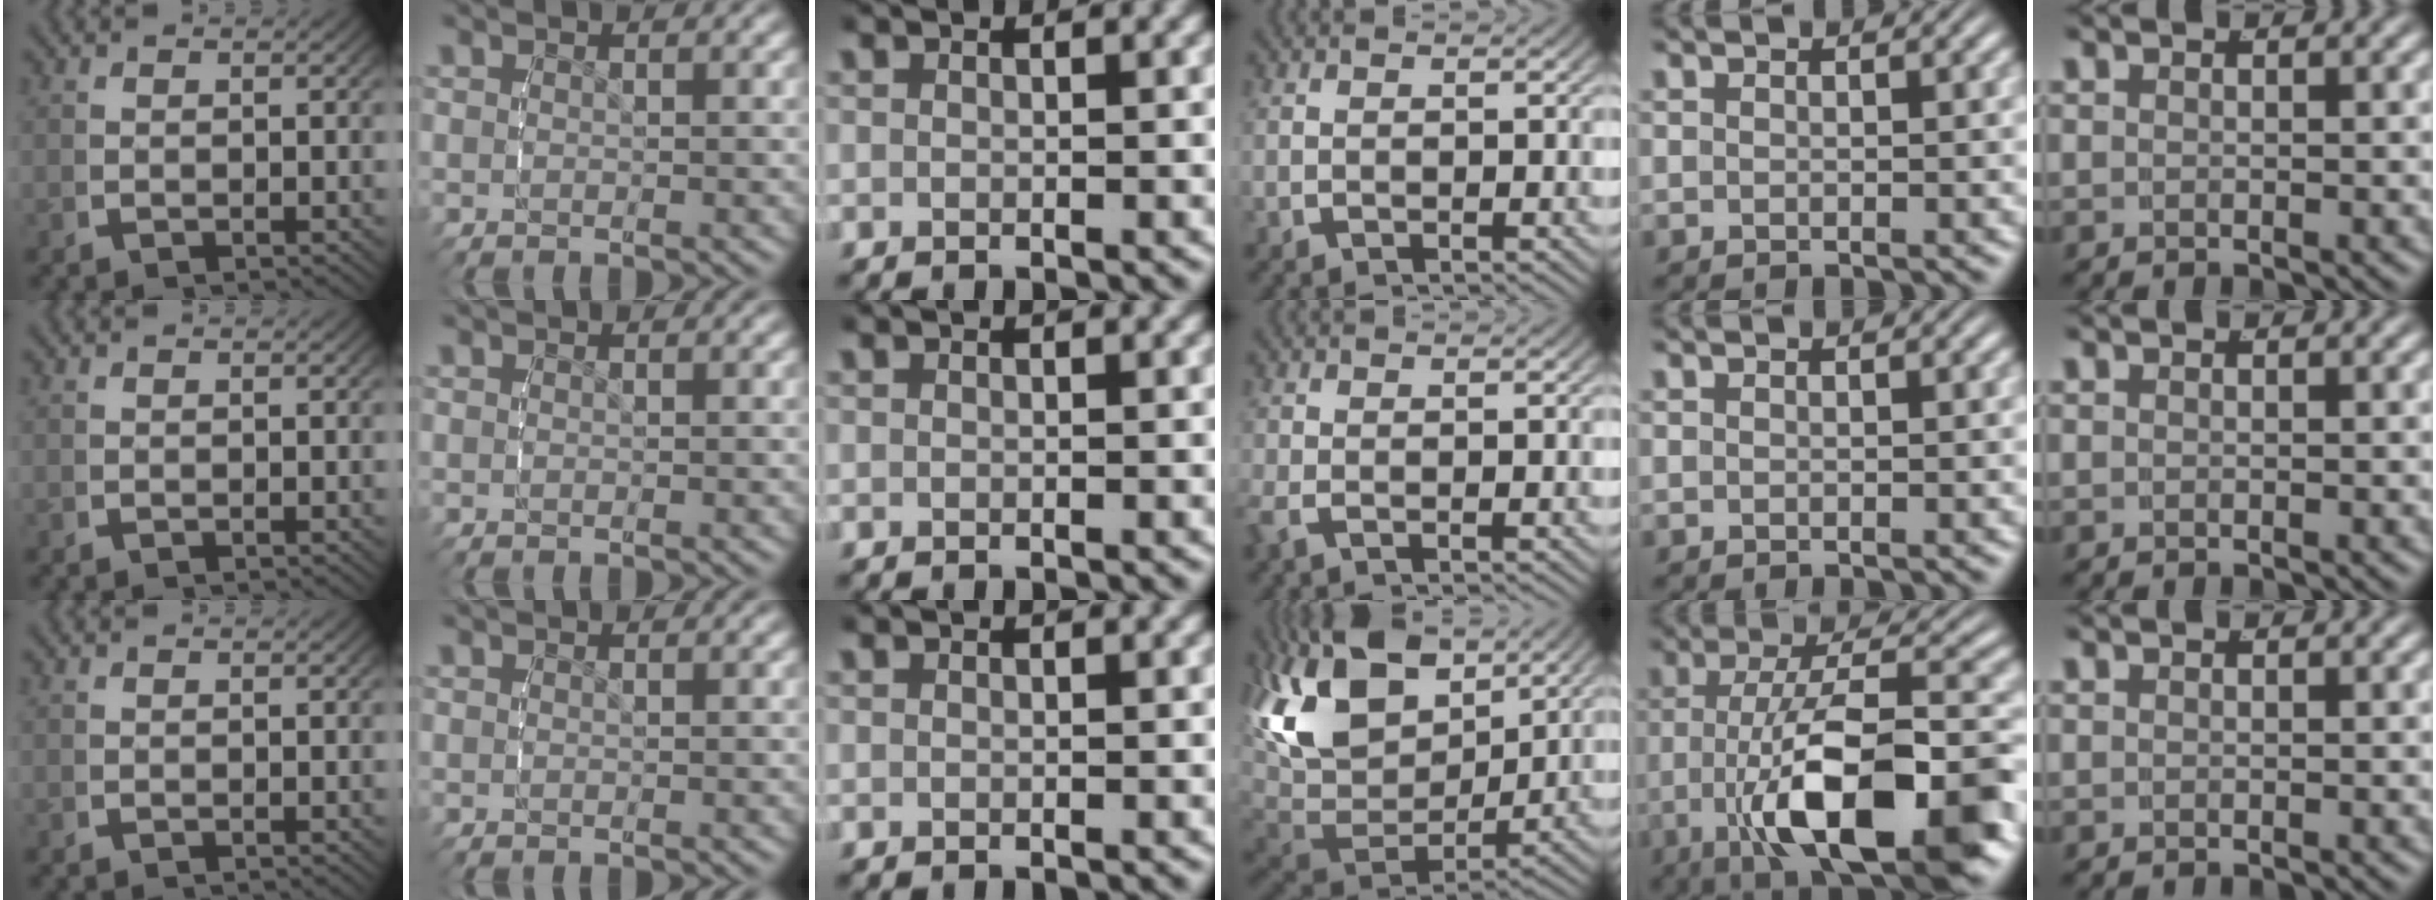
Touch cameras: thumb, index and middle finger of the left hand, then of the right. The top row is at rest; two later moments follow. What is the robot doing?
{"motion": "lift_and_place", "object": "bottle cap"}